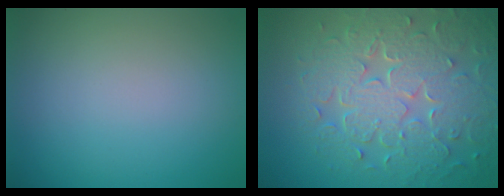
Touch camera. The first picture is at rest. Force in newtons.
{"total": 8.9, "press": 6.4, "slide": 6.2}